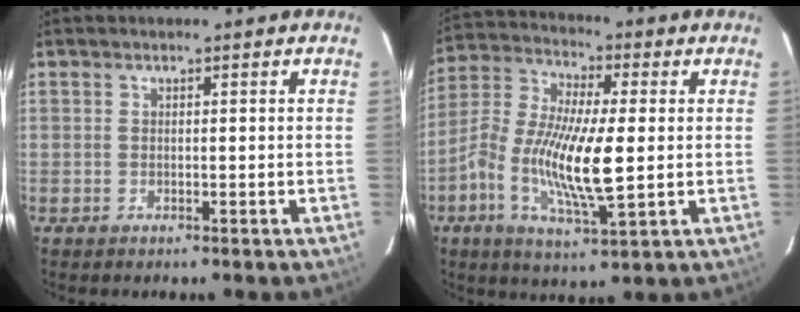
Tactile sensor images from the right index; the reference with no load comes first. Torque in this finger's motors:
{"motor_torque": [0.49, -0.11, 0.42, 0.21]}